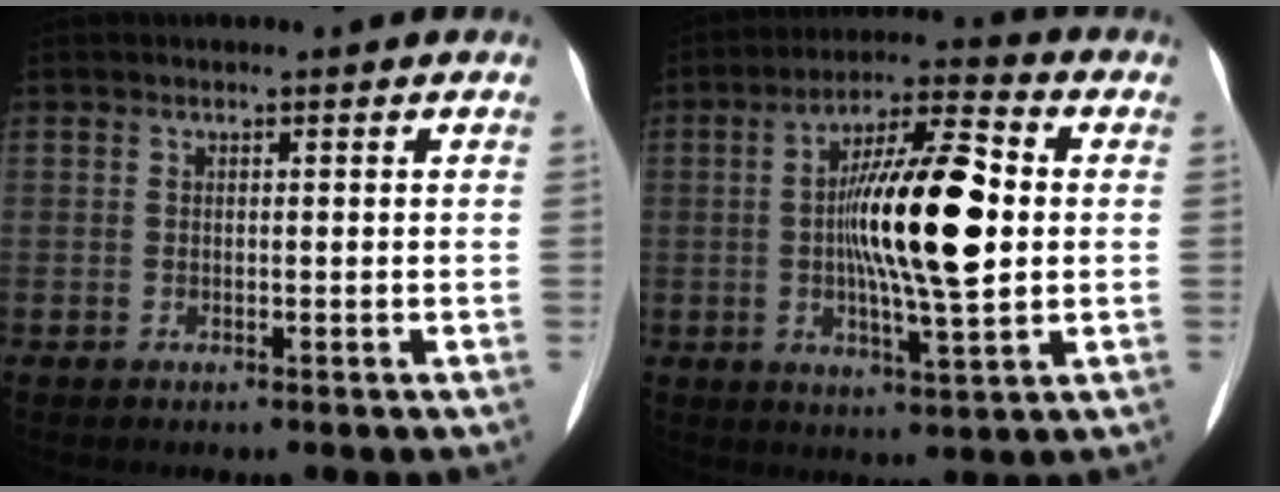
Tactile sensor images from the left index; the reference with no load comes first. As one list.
[{"total": 14.5, "force": [0.5, 2.6, 14.3], "torque": [-0.252, 0.010, 0.002]}]